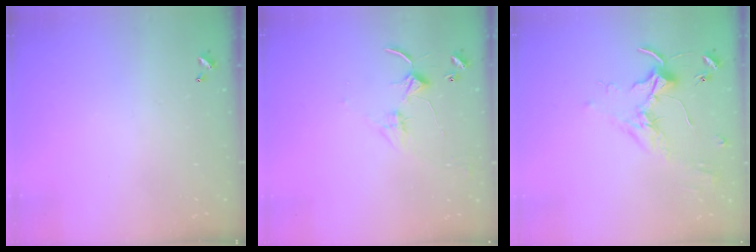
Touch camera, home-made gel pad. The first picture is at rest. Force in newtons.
{"total": 2.8, "press": 2.8, "slide": 0.4}
{"total": 1.6, "press": 1.6, "slide": 0.4}